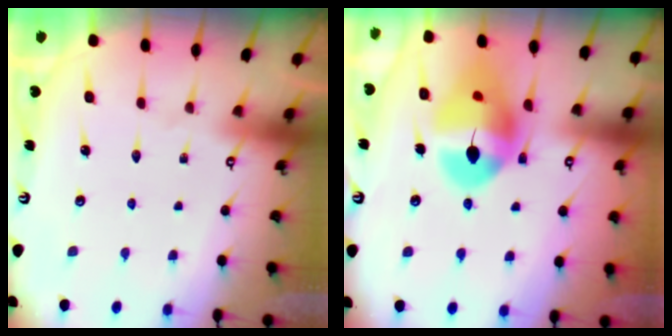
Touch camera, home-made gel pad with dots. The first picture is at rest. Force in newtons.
{"total": 16.7, "press": 16.6, "slide": 1.8}